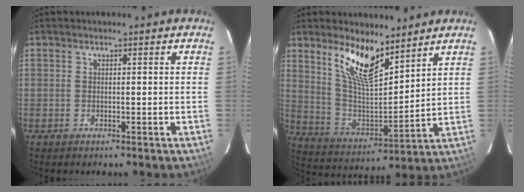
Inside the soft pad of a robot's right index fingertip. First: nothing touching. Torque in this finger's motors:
{"motor_torque": [0.37, 0.35, 0.57, 0.08]}